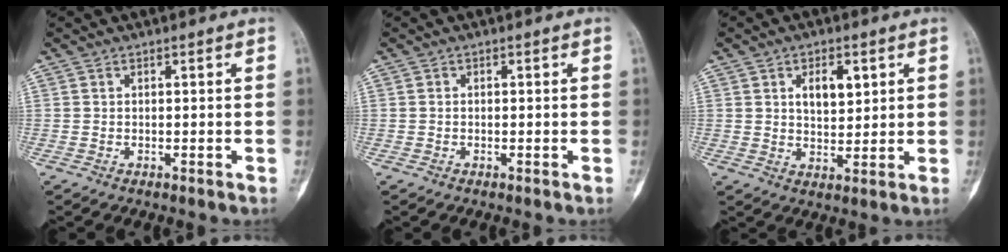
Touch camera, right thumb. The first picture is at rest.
{"total": 0.0}
{"total": 6.3, "force": [2.5, 3.6, 4.4], "torque": [-0.053, -0.013, 0.043]}